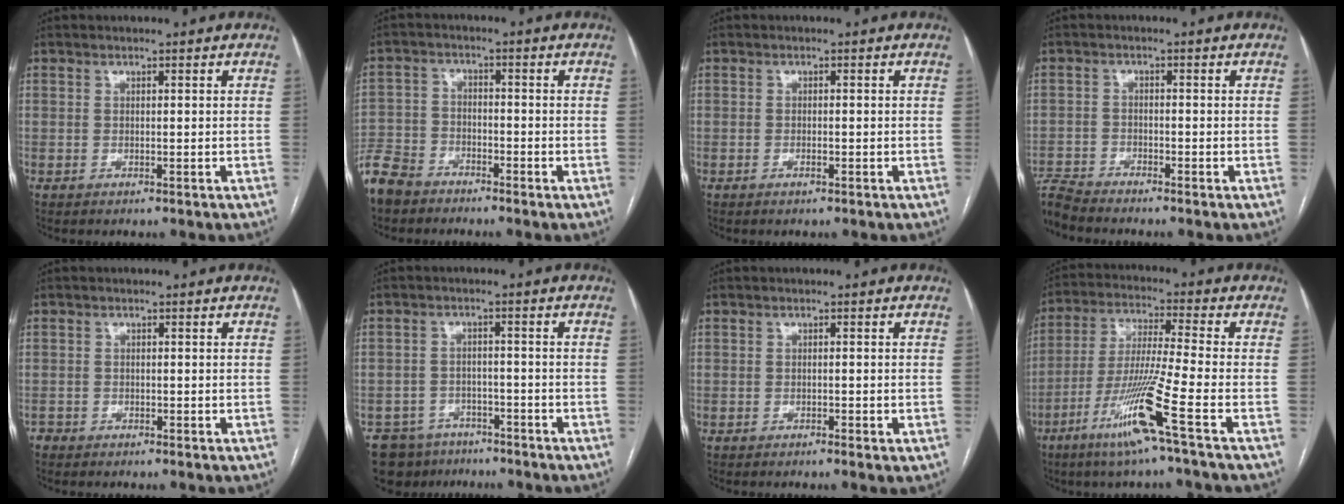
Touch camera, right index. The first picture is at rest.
{"total": 6.9, "force": [-5.8, 3.5, 1.5], "torque": [-0.039, -0.009, -0.118]}
{"total": 0.8, "force": [-0.4, 0.2, 0.7], "torque": [-0.016, -0.001, -0.007]}
{"total": 4.3, "force": [-4.3, -0.5, 0.3], "torque": [-0.006, -0.013, -0.083]}
{"total": 1.1, "force": [-0.7, 0.8, -0.2], "torque": [0.003, 0.005, -0.017]}
{"total": 8.3, "force": [-6.5, 5.1, 0.9], "torque": [-0.014, 0.008, -0.095]}
{"total": 1.3, "force": [-0.6, 0.2, 1.1], "torque": [-0.017, -0.001, -0.009]}
{"total": 12.7, "force": [-6.3, -2.0, 10.8], "torque": [-0.213, -0.029, -0.124]}